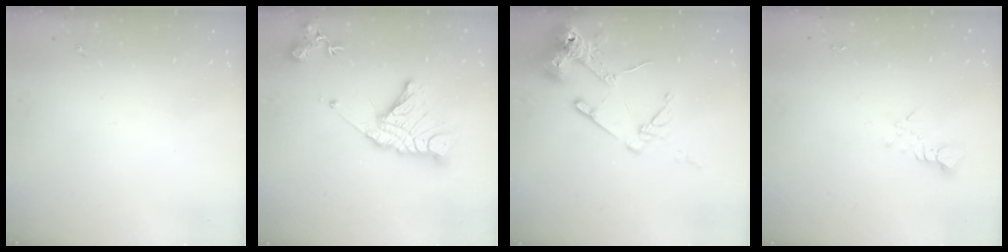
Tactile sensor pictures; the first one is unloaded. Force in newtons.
{"total": 17.0, "press": 16.9, "slide": 1.3}
{"total": 14.1, "press": 13.9, "slide": 2.0}
{"total": 3.2, "press": 3.2, "slide": 0.2}